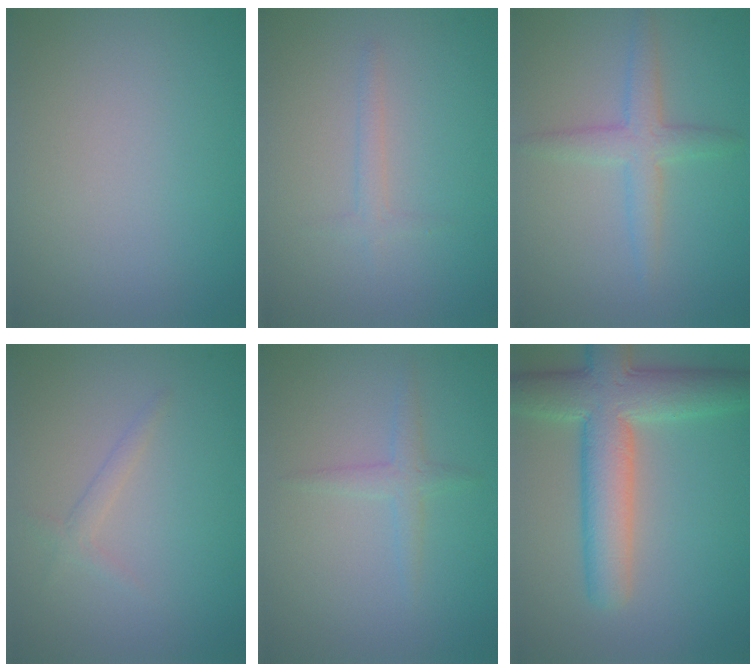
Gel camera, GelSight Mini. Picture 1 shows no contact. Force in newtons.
{"total": 1.1, "press": 1.1, "slide": 0.1}
{"total": 2.9, "press": 2.9, "slide": 0.1}
{"total": 1.1, "press": 1.1, "slide": 0.1}
{"total": 1.5, "press": 1.5, "slide": 0.0}
{"total": 8.0, "press": 8.0, "slide": 0.2}